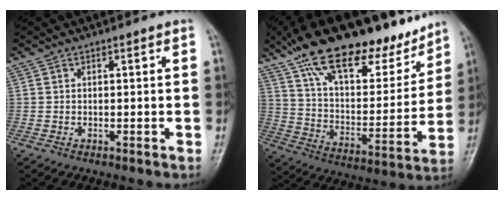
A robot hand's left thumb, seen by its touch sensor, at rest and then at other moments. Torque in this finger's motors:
{"motor_torque": [3.98, 1.03, 1.19, -1.58, 0.54]}